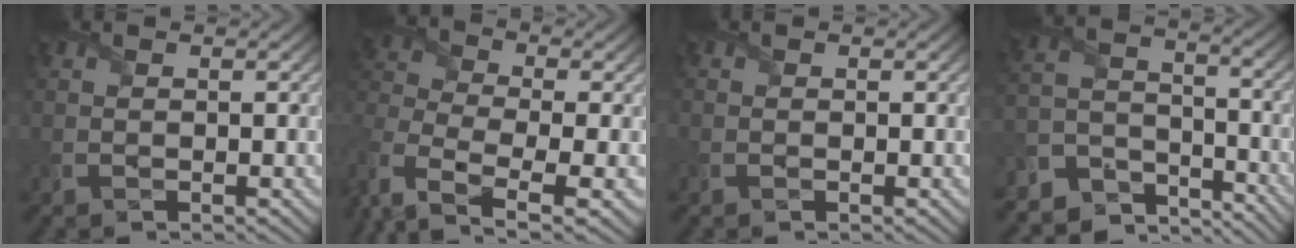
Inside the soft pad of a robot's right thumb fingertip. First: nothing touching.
{"total": 9.2, "force": [-5.1, 4.6, 6.2], "torque": [-0.173, -0.019, -0.107]}
{"total": 0.6, "force": [-0.1, 0.5, 0.0], "torque": [0.001, -0.002, -0.006]}
{"total": 9.0, "force": [-7.6, 4.2, 2.6], "torque": [-0.061, -0.013, -0.150]}